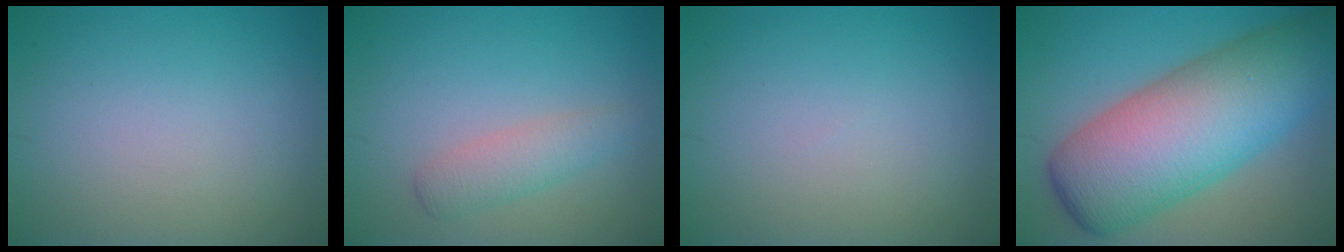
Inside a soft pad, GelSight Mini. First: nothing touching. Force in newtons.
{"total": 2.5, "press": 2.5, "slide": 0.0}
{"total": 0.0}
{"total": 13.6, "press": 13.6, "slide": 0.4}